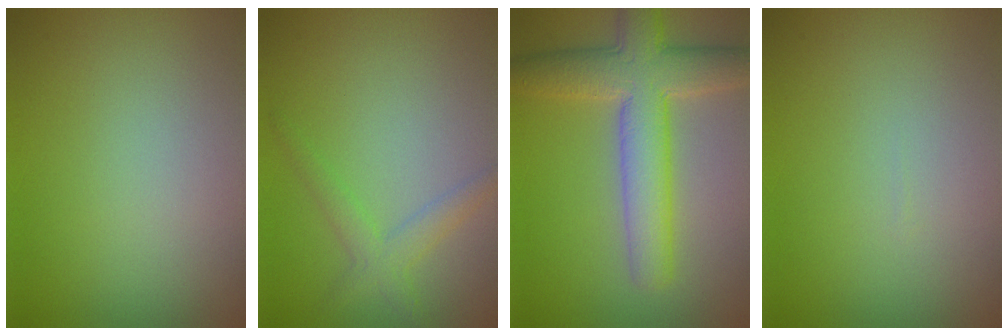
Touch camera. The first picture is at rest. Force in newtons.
{"total": 2.3, "press": 2.3, "slide": 0.1}
{"total": 7.0, "press": 7.0, "slide": 0.3}
{"total": 0.0}